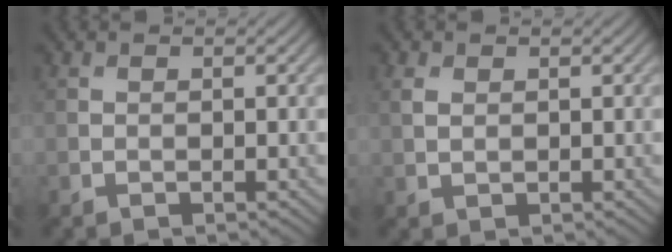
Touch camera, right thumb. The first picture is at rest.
{"total": 1.5, "force": [0.6, 1.0, 1.0], "torque": [-0.028, 0.000, 0.013]}